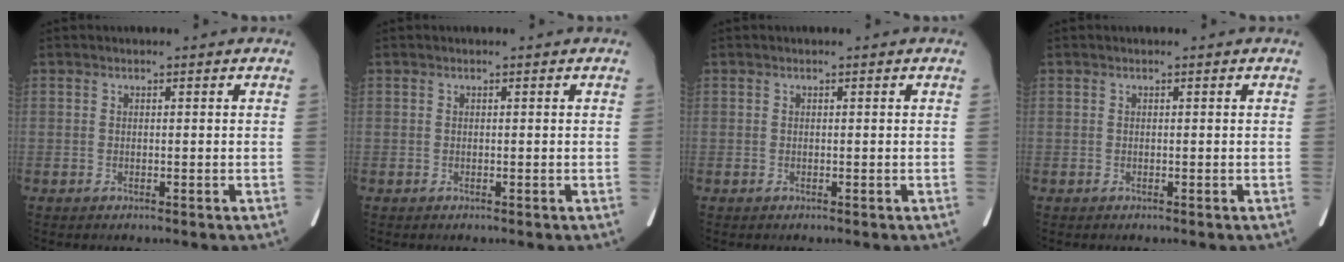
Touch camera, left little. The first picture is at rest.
{"total": 0.0}
{"total": 0.0}
{"total": 0.0}